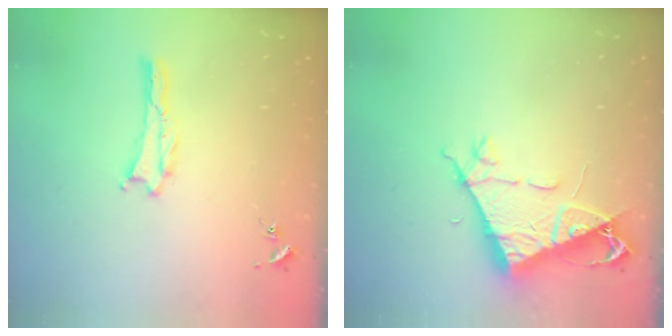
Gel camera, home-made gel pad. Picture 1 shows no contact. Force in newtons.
{"total": 8.2, "press": 8.1, "slide": 1.2}